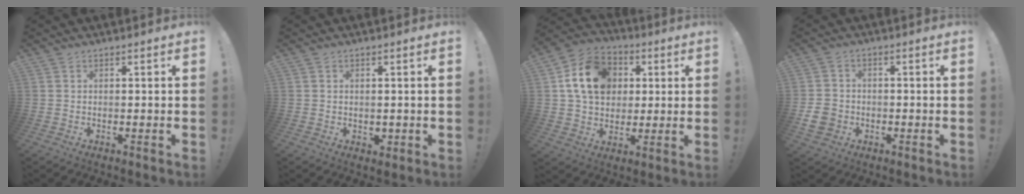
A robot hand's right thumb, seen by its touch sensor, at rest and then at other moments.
{"total": 1.6, "force": [0.2, 1.4, 0.7], "torque": [0.001, -0.002, 0.002]}
{"total": 16.4, "force": [4.3, 12.8, 9.3], "torque": [-0.150, 0.001, 0.090]}
{"total": 6.6, "force": [-2.0, 5.4, 3.1], "torque": [-0.062, 0.008, -0.035]}